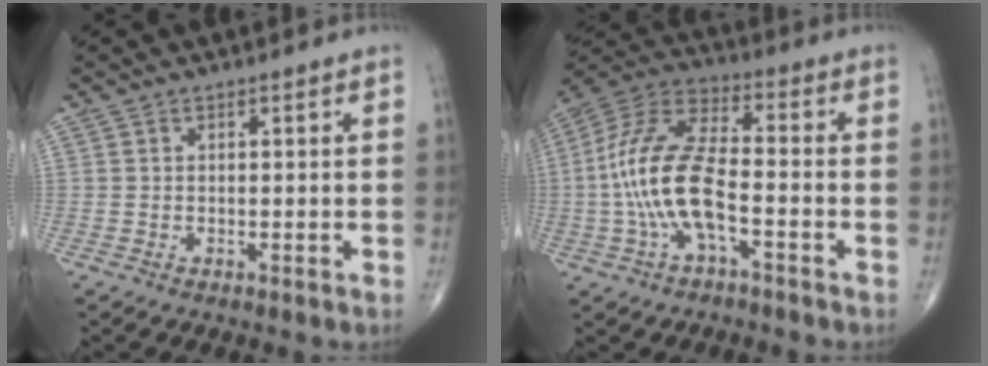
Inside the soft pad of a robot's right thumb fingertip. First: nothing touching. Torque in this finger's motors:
{"motor_torque": [2.61, 2.40, 1.15, -1.26, 0.47]}